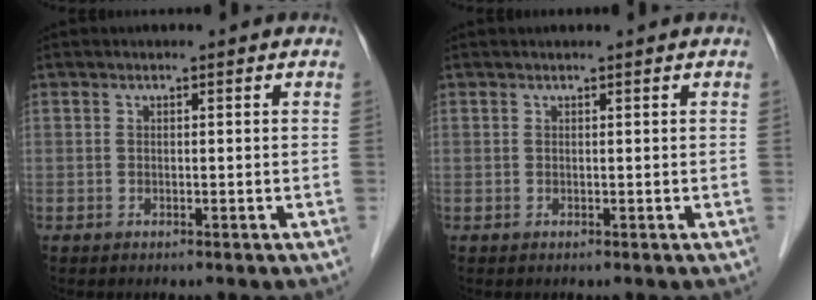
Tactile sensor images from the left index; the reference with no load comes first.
{"total": 1.0, "force": [0.9, 0.0, 0.3], "torque": [-0.006, 0.014, 0.016]}